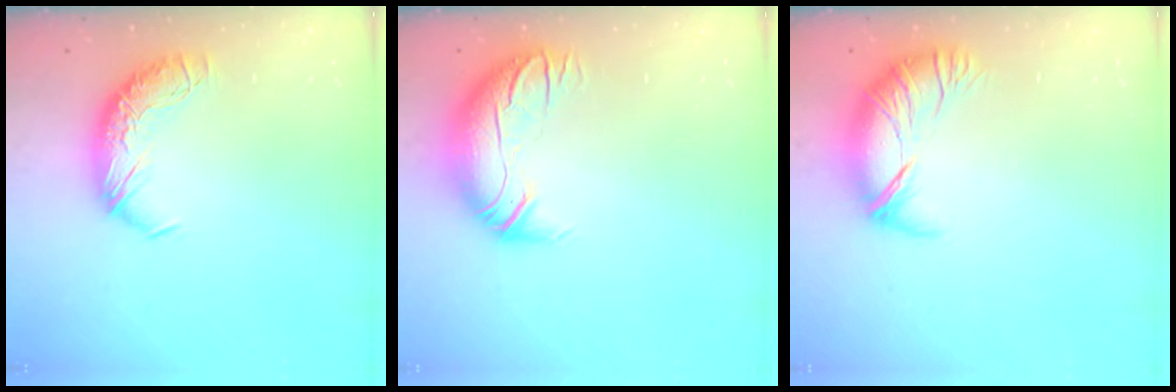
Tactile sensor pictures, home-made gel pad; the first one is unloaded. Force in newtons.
{"total": 3.0, "press": 0.4, "slide": 2.9}
{"total": 2.6, "press": 1.8, "slide": 1.9}